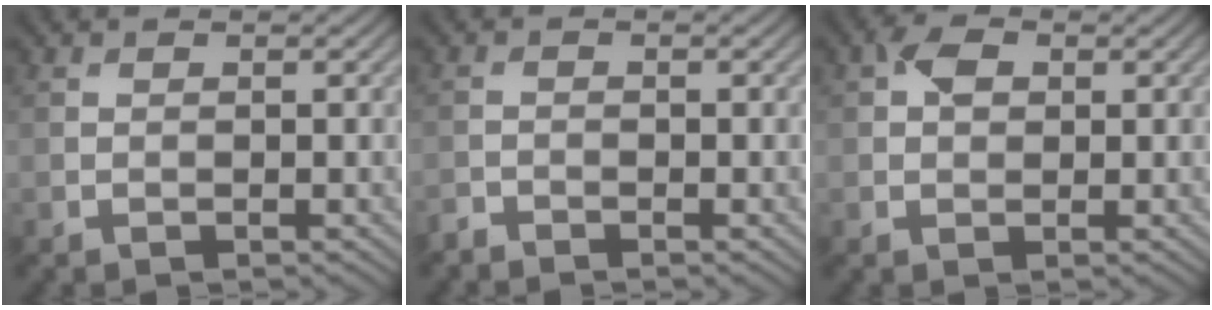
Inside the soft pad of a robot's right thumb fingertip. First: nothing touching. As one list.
[{"total": 1.3, "force": [-1.3, 0.1, 0.1], "torque": [-0.002, -0.003, -0.030]}, {"total": 2.5, "force": [0.7, 1.8, 1.6], "torque": [-0.032, 0.005, 0.007]}]